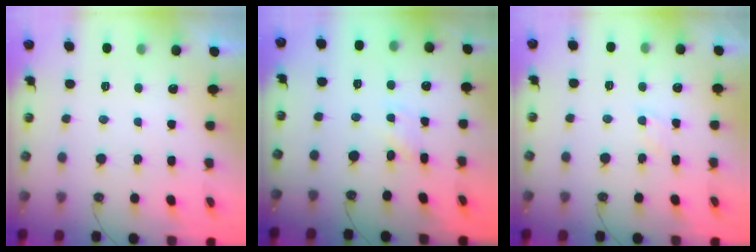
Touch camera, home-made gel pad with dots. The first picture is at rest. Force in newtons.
{"total": 2.2, "press": 2.2, "slide": 0.3}
{"total": 3.2, "press": 3.2, "slide": 0.4}